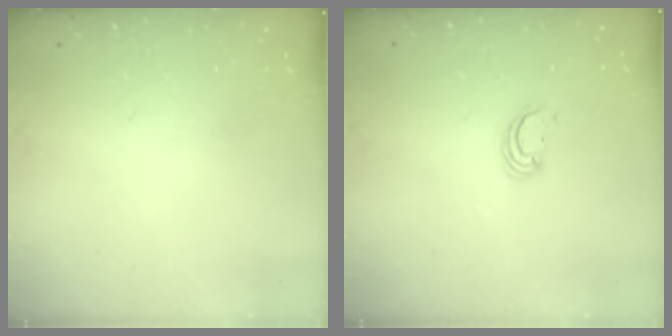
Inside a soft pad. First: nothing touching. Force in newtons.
{"total": 2.6, "press": 2.6, "slide": 0.2}